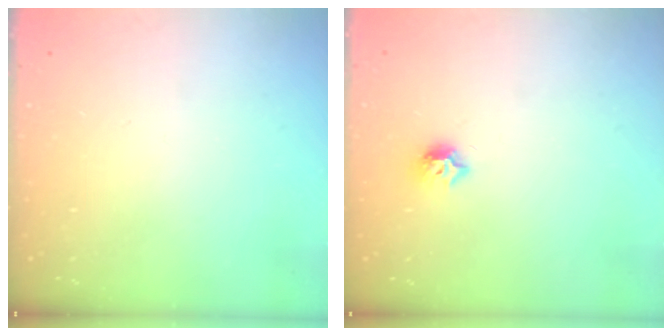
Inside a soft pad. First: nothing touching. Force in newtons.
{"total": 6.4, "press": 6.4, "slide": 0.3}